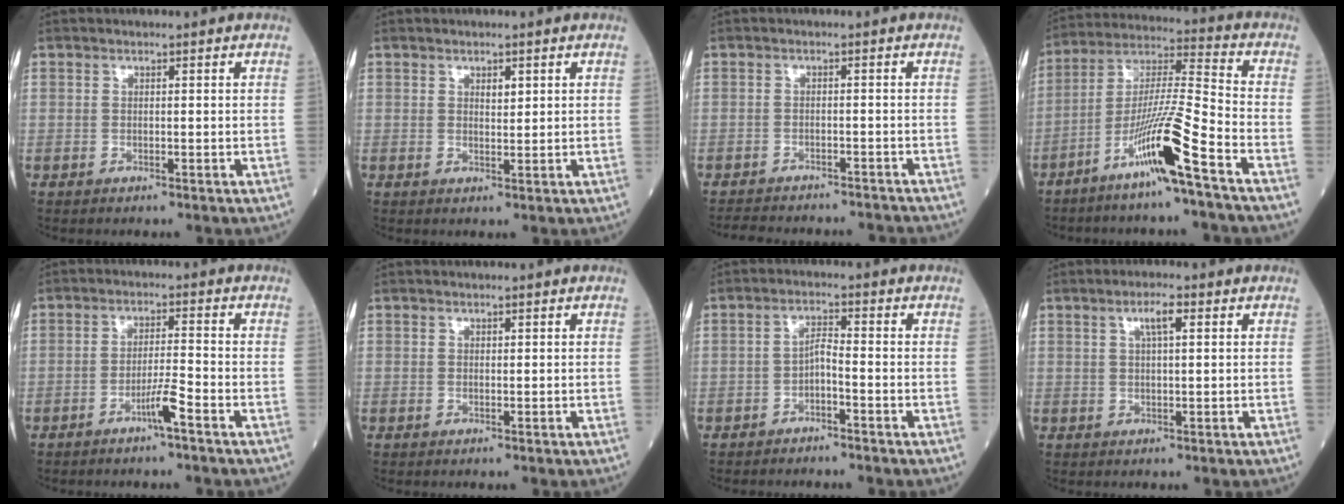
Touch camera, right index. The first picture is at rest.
{"total": 1.5, "force": [0.7, 0.6, 1.1], "torque": [-0.017, -0.001, 0.012]}
{"total": 12.1, "force": [-11.3, 2.7, 3.4], "torque": [-0.064, 0.001, -0.139]}
{"total": 13.0, "force": [-7.2, -1.1, 10.8], "torque": [-0.210, -0.013, -0.139]}
{"total": 3.9, "force": [-2.4, -0.5, 3.0], "torque": [-0.055, -0.003, -0.046]}
{"total": 0.0}
{"total": 2.4, "force": [-1.5, 0.4, 1.8], "torque": [-0.033, 0.005, -0.029]}
{"total": 3.3, "force": [1.4, 0.5, 2.9], "torque": [-0.056, 0.005, 0.024]}